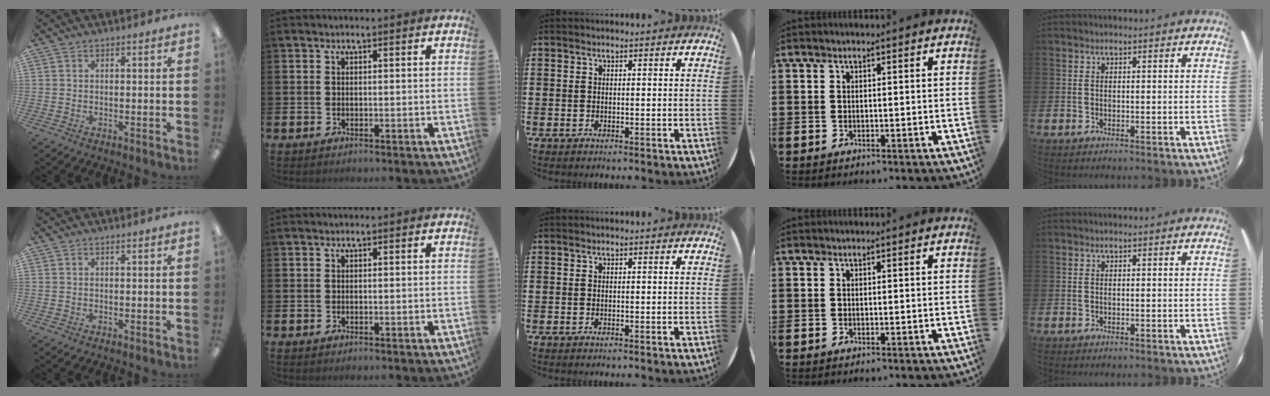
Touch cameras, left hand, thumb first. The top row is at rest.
{}